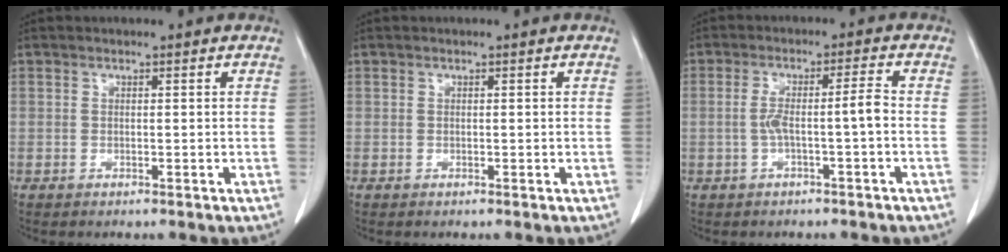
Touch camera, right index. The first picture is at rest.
{"total": 0.0}
{"total": 4.6, "force": [-1.0, -0.2, 4.5], "torque": [-0.088, 0.017, -0.012]}